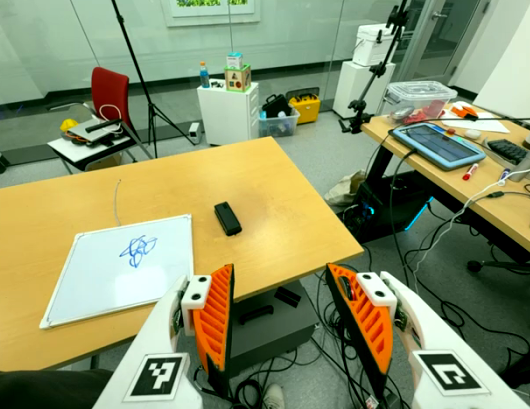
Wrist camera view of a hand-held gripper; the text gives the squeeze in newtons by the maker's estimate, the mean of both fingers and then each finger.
{"total": 0.0}